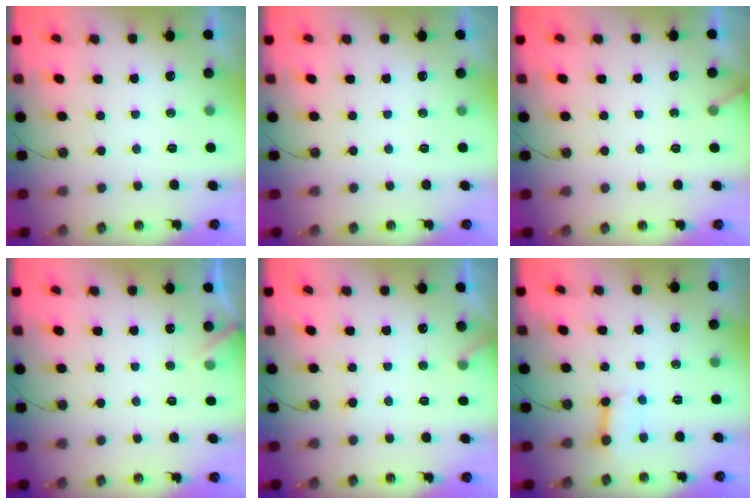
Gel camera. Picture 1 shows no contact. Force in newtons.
{"total": 0.0}
{"total": 1.7, "press": 1.7, "slide": 0.1}
{"total": 4.7, "press": 4.7, "slide": 0.6}
{"total": 6.3, "press": 6.3, "slide": 0.4}
{"total": 5.1, "press": 5.1, "slide": 0.6}